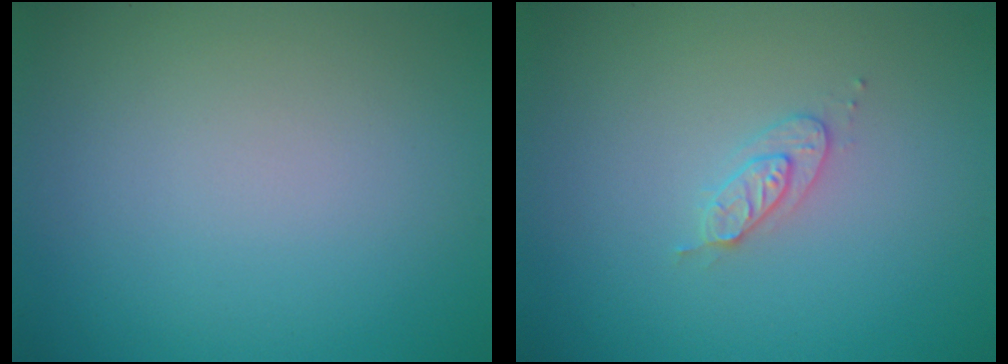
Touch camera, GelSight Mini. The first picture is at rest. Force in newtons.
{"total": 1.7, "press": 1.6, "slide": 0.2}